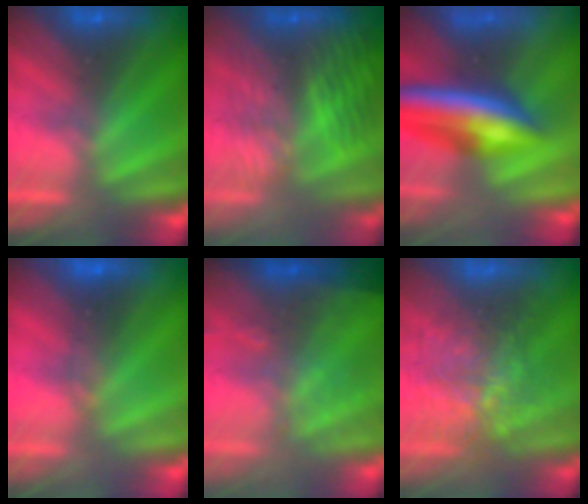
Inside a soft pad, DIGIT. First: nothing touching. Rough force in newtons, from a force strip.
{"total": 6.5}
{"total": 6.0}
{"total": 1.7}
{"total": 2.6}
{"total": 3.8}